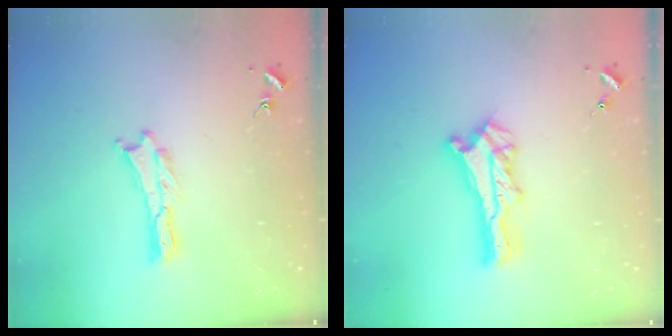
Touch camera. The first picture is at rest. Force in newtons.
{"total": 3.2, "press": 3.2, "slide": 0.3}